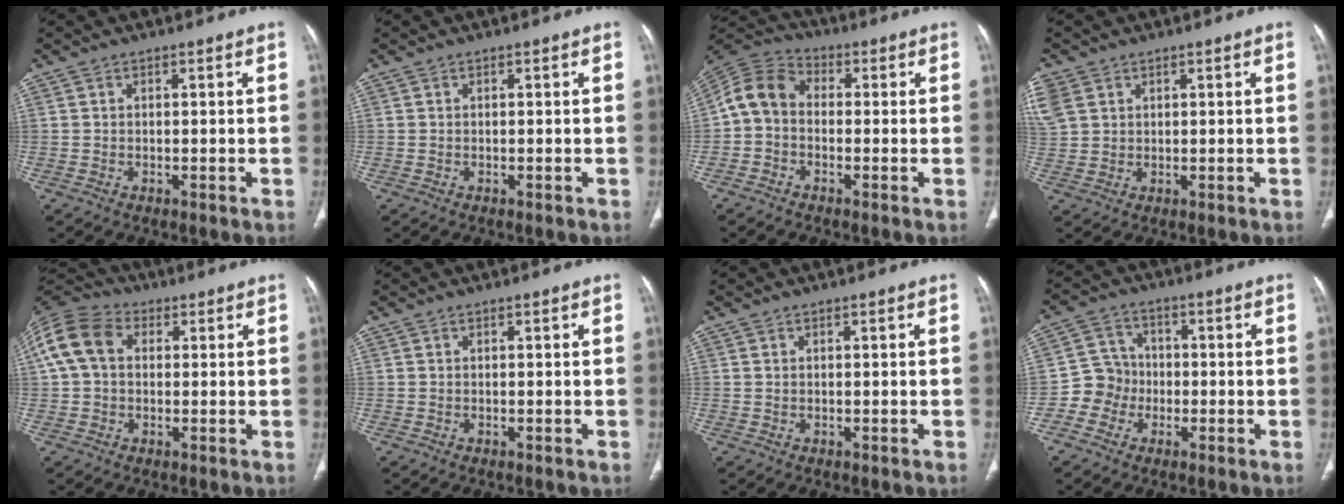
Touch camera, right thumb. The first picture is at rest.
{"total": 0.0}
{"total": 8.2, "force": [-0.7, 6.4, 5.1], "torque": [-0.088, 0.026, -0.032]}
{"total": 8.8, "force": [3.6, 7.0, 4.0], "torque": [-0.124, 0.015, 0.083]}
{"total": 11.9, "force": [2.3, 8.8, 7.7], "torque": [-0.158, 0.033, 0.033]}
{"total": 0.0}
{"total": 0.0}
{"total": 6.5, "force": [-1.9, 6.1, 1.1], "torque": [0.015, 0.021, -0.044]}